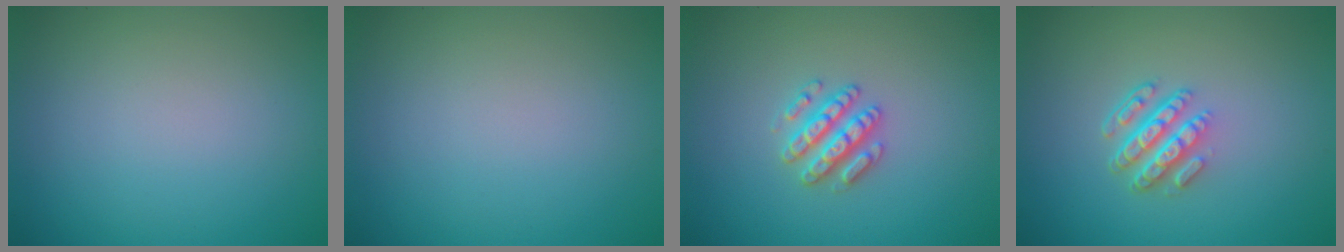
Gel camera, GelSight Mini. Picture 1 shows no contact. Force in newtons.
{"total": 0.0}
{"total": 2.9, "press": 2.8, "slide": 0.5}
{"total": 4.4, "press": 3.1, "slide": 3.1}